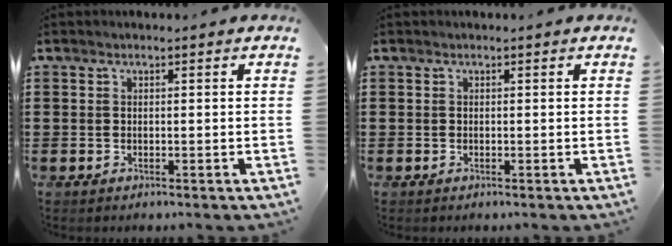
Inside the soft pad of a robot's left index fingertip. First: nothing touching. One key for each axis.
{"total": 0.0}